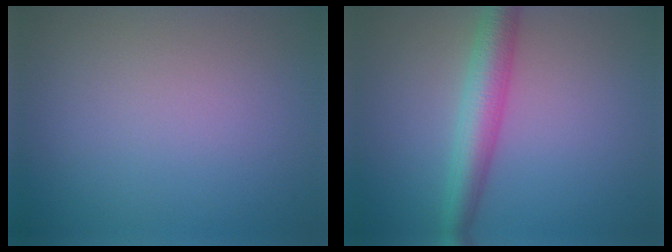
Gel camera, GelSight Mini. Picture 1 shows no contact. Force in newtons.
{"total": 4.6, "press": 4.6, "slide": 0.0}